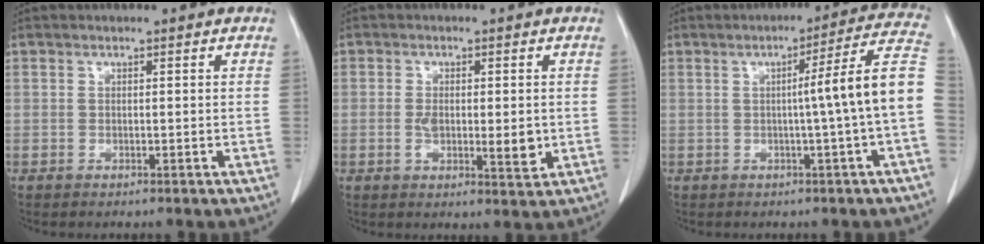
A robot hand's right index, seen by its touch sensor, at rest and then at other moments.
{"total": 6.1, "force": [-0.7, 2.2, 5.6], "torque": [-0.090, -0.009, -0.009]}
{"total": 10.5, "force": [-0.7, -2.0, 10.3], "torque": [-0.127, 0.018, -0.014]}